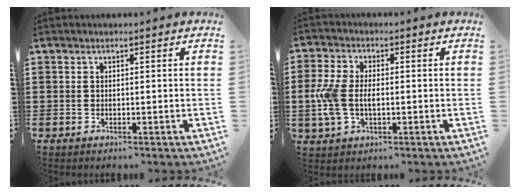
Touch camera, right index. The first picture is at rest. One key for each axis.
{"total": 5.9, "fx": -0.5, "fy": 3.5, "fz": 4.8, "tx": -0.131, "ty": -0.005, "tz": -0.021}